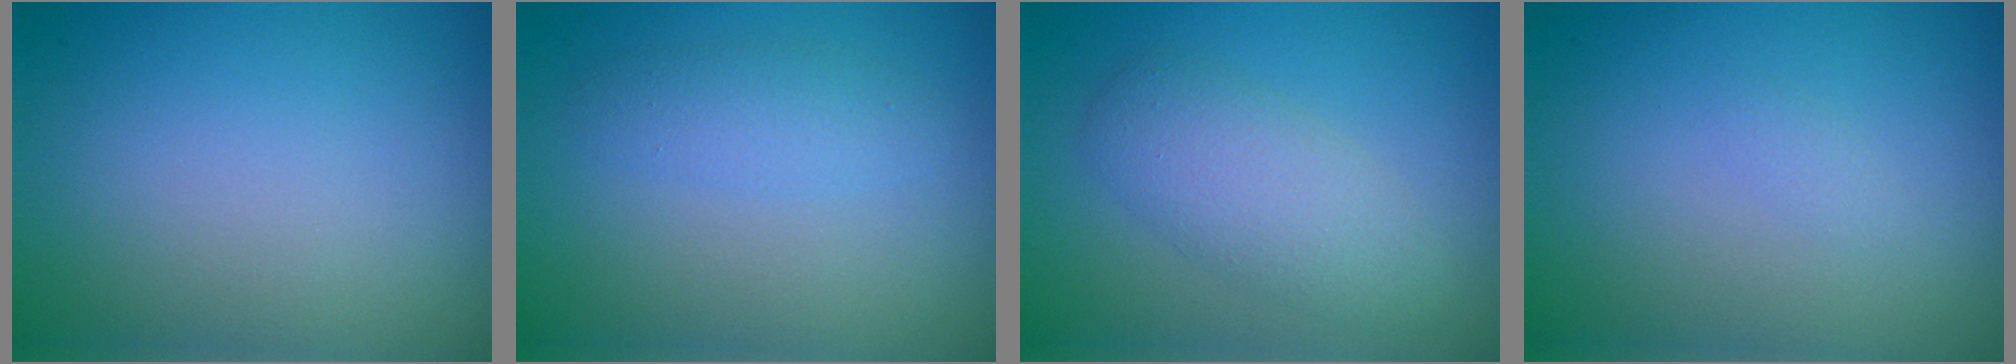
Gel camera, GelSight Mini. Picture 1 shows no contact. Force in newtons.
{"total": 1.8, "press": 1.8, "slide": 0.0}
{"total": 3.6, "press": 3.6, "slide": 0.2}
{"total": 0.5, "press": 0.5, "slide": 0.0}